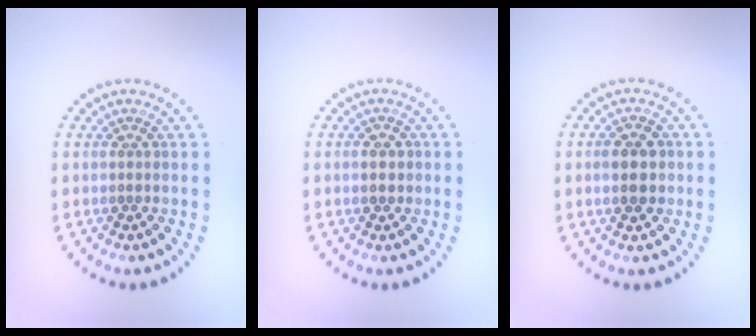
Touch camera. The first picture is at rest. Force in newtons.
{"total": 1.7, "press": 1.7, "slide": 0.1}
{"total": 2.8, "press": 2.8, "slide": 0.1}